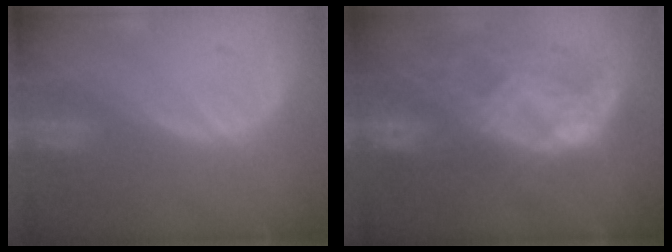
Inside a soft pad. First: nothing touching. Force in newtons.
{"total": 9.8, "press": 8.8, "slide": 4.2}